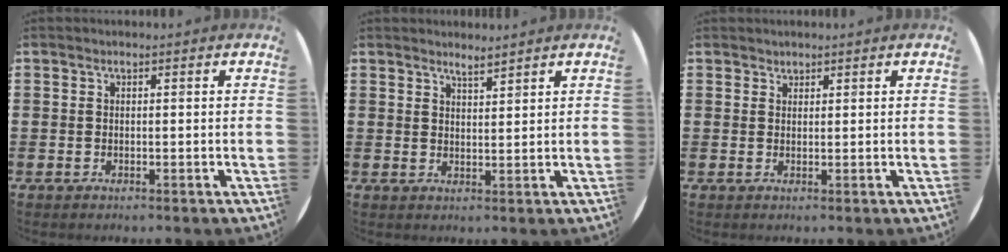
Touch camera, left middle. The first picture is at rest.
{"total": 2.4, "force": [2.3, -0.2, 0.1], "torque": [-0.005, -0.006, 0.043]}
{"total": 1.0, "force": [0.9, 0.4, -0.2], "torque": [0.004, 0.002, 0.018]}